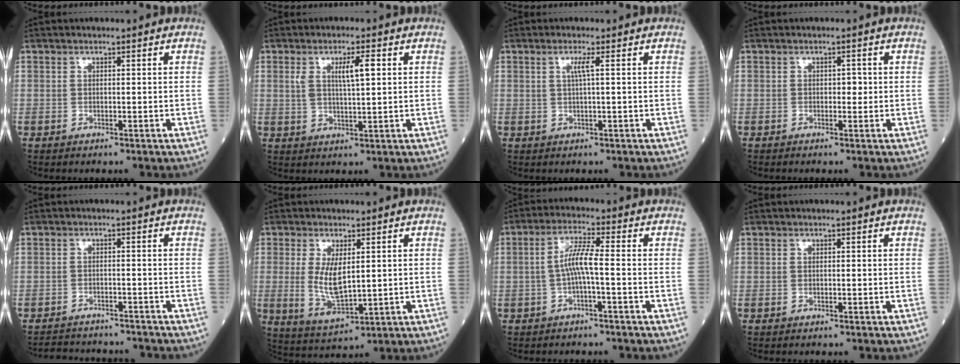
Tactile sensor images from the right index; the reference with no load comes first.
{"total": 5.0, "force": [1.6, 0.9, 4.7], "torque": [-0.087, 0.004, 0.031]}
{"total": 1.9, "force": [0.6, -0.4, 1.8], "torque": [-0.035, 0.000, 0.011]}
{"total": 1.1, "force": [0.0, 0.7, 0.9], "torque": [-0.006, 0.003, -0.002]}
{"total": 7.9, "force": [-7.6, 1.6, 1.2], "torque": [-0.016, 0.008, -0.100]}
{"total": 7.2, "force": [0.9, 2.5, 6.7], "torque": [-0.136, -0.014, 0.027]}
{"total": 5.0, "force": [-0.6, 0.1, 5.0], "torque": [-0.097, 0.014, -0.013]}
{"total": 0.0}